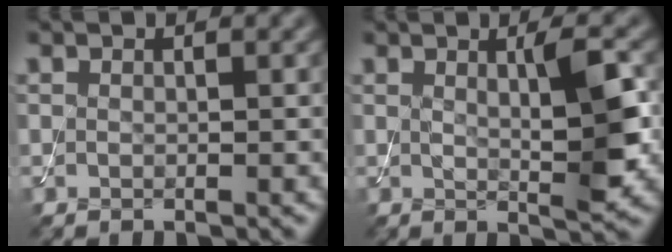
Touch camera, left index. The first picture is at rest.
{"total": 4.2, "force": [0.8, 0.7, 4.1], "torque": [-0.061, -0.007, 0.014]}